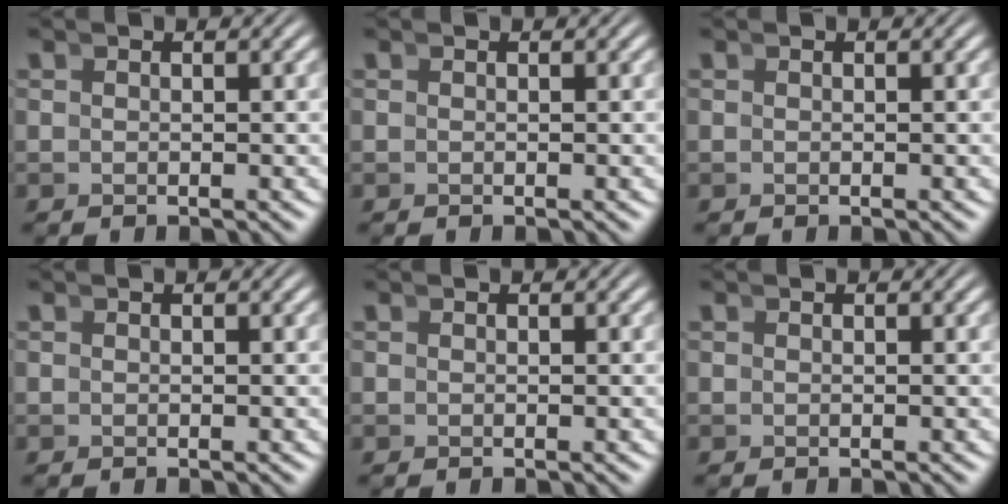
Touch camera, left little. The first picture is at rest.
{"total": 0.0}
{"total": 0.0}
{"total": 0.0}
{"total": 0.0}
{"total": 0.0}